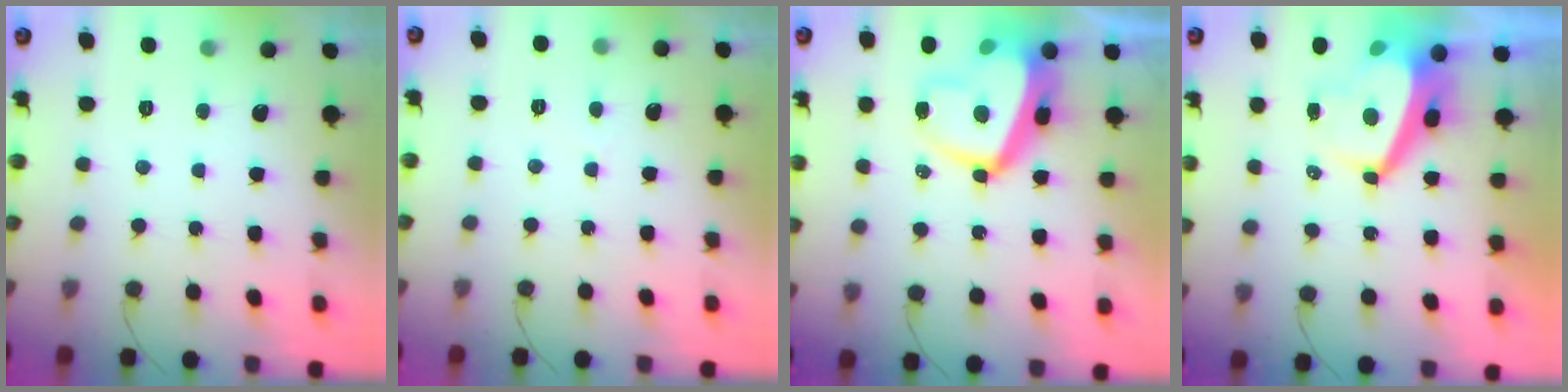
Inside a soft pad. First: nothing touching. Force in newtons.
{"total": 2.7, "press": 2.7, "slide": 0.2}
{"total": 15.2, "press": 15.1, "slide": 0.9}
{"total": 6.7, "press": 6.6, "slide": 0.9}